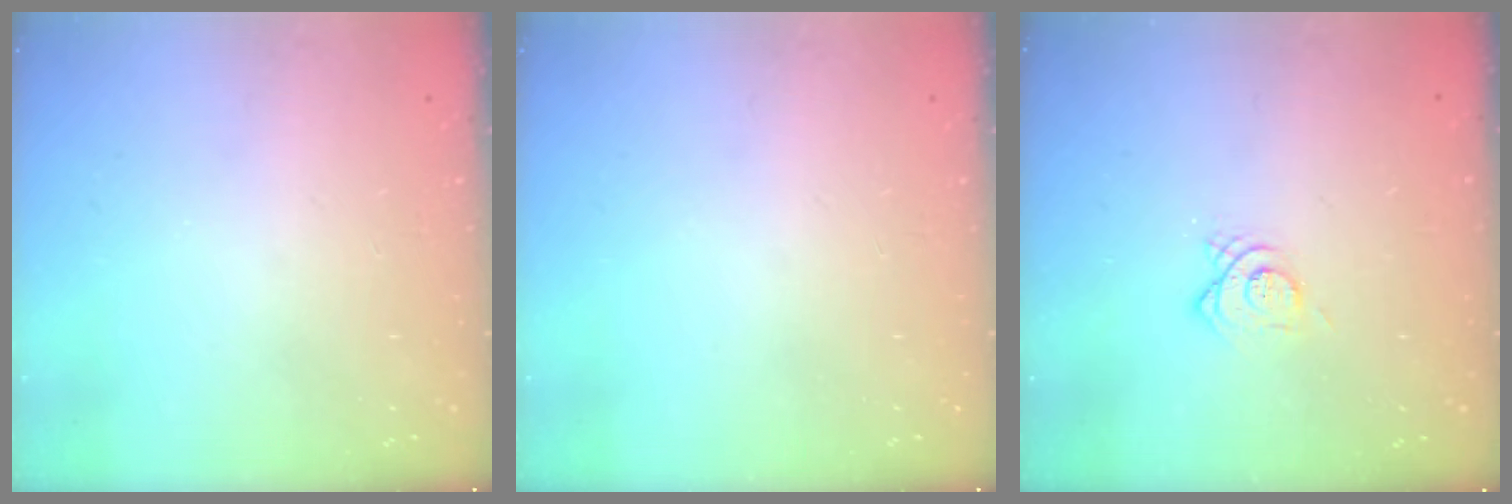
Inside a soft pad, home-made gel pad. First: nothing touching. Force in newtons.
{"total": 0.0}
{"total": 6.5, "press": 6.5, "slide": 0.6}